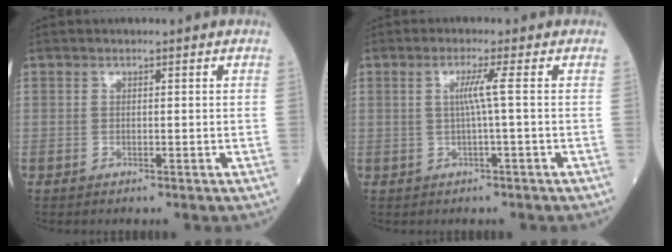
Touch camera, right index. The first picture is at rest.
{"total": 2.8, "force": [0.2, -1.0, 2.6], "torque": [-0.053, 0.001, 0.006]}